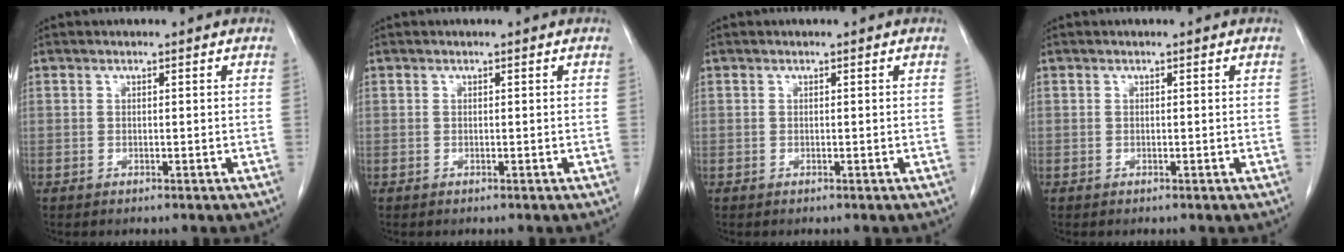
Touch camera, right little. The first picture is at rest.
{"total": 0.0}
{"total": 0.0}
{"total": 0.0}